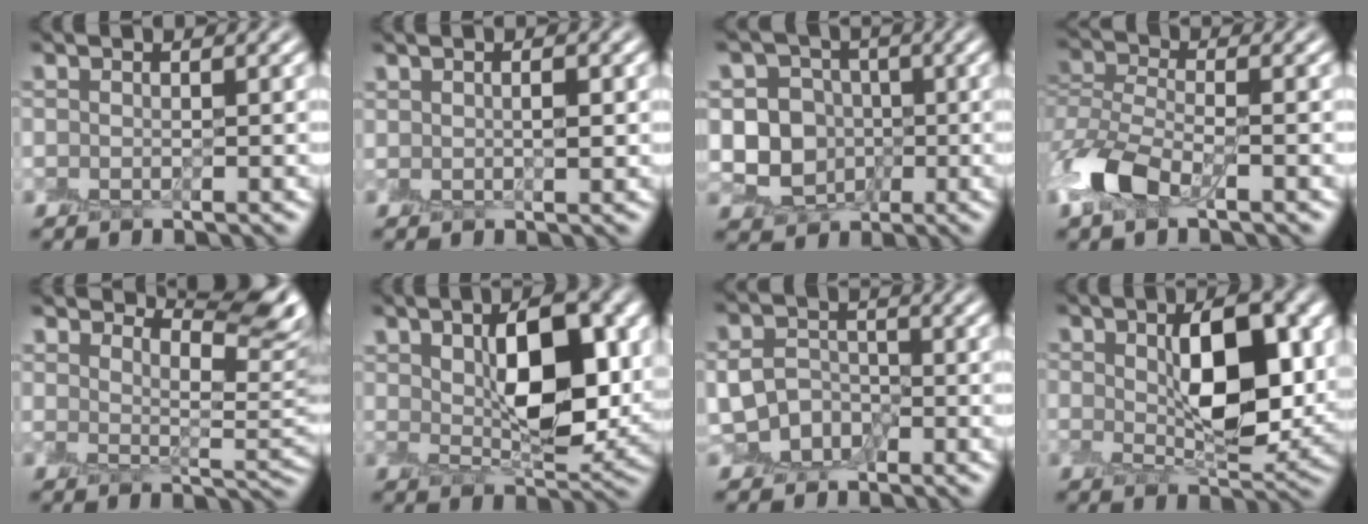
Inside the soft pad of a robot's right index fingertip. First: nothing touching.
{"total": 1.4, "force": [0.6, 0.4, 1.2], "torque": [-0.011, -0.003, 0.013]}
{"total": 6.5, "force": [-0.7, 6.0, 2.3], "torque": [-0.027, 0.010, -0.033]}
{"total": 6.0, "force": [-3.1, 3.2, 4.1], "torque": [-0.095, 0.003, -0.070]}
{"total": 9.3, "force": [7.8, 1.6, 4.8], "torque": [-0.065, 0.019, 0.105]}
{"total": 8.6, "force": [2.2, 3.7, 7.4], "torque": [-0.106, 0.006, 0.042]}
{"total": 3.1, "force": [-1.0, 2.5, 1.4], "torque": [-0.026, 0.003, -0.017]}
{"total": 7.7, "force": [1.5, 3.3, 6.8], "torque": [-0.102, 0.001, 0.032]}